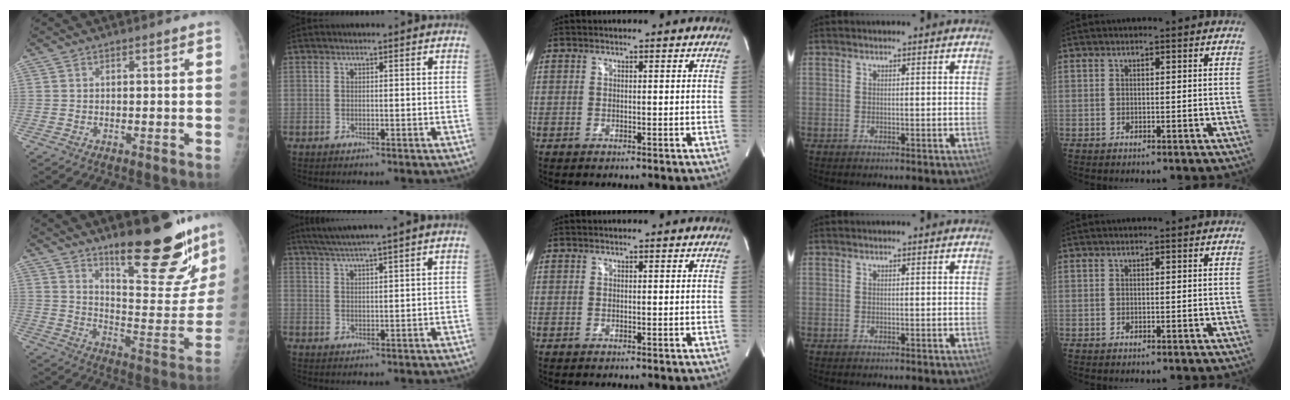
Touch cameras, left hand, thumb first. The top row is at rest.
{"thumb": {"total": 22.4, "force": [16.1, 5.8, 14.5], "torque": [-0.165, -0.118, 0.238]}, "index": {"total": 7.7, "force": [6.4, -1.6, 4.0], "torque": [-0.065, 0.014, 0.100]}}